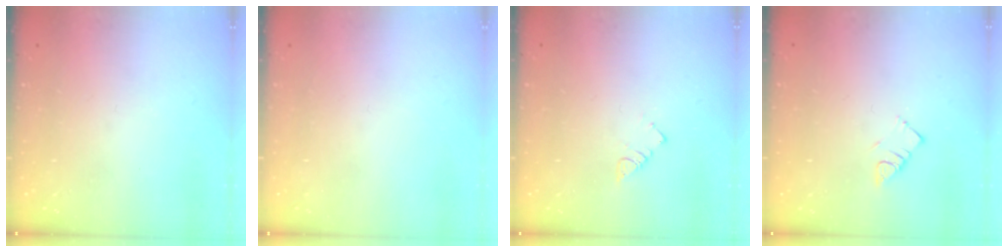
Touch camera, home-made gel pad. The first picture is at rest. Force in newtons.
{"total": 1.8, "press": 1.8, "slide": 0.1}
{"total": 3.4, "press": 3.4, "slide": 0.5}
{"total": 3.3, "press": 3.3, "slide": 0.5}